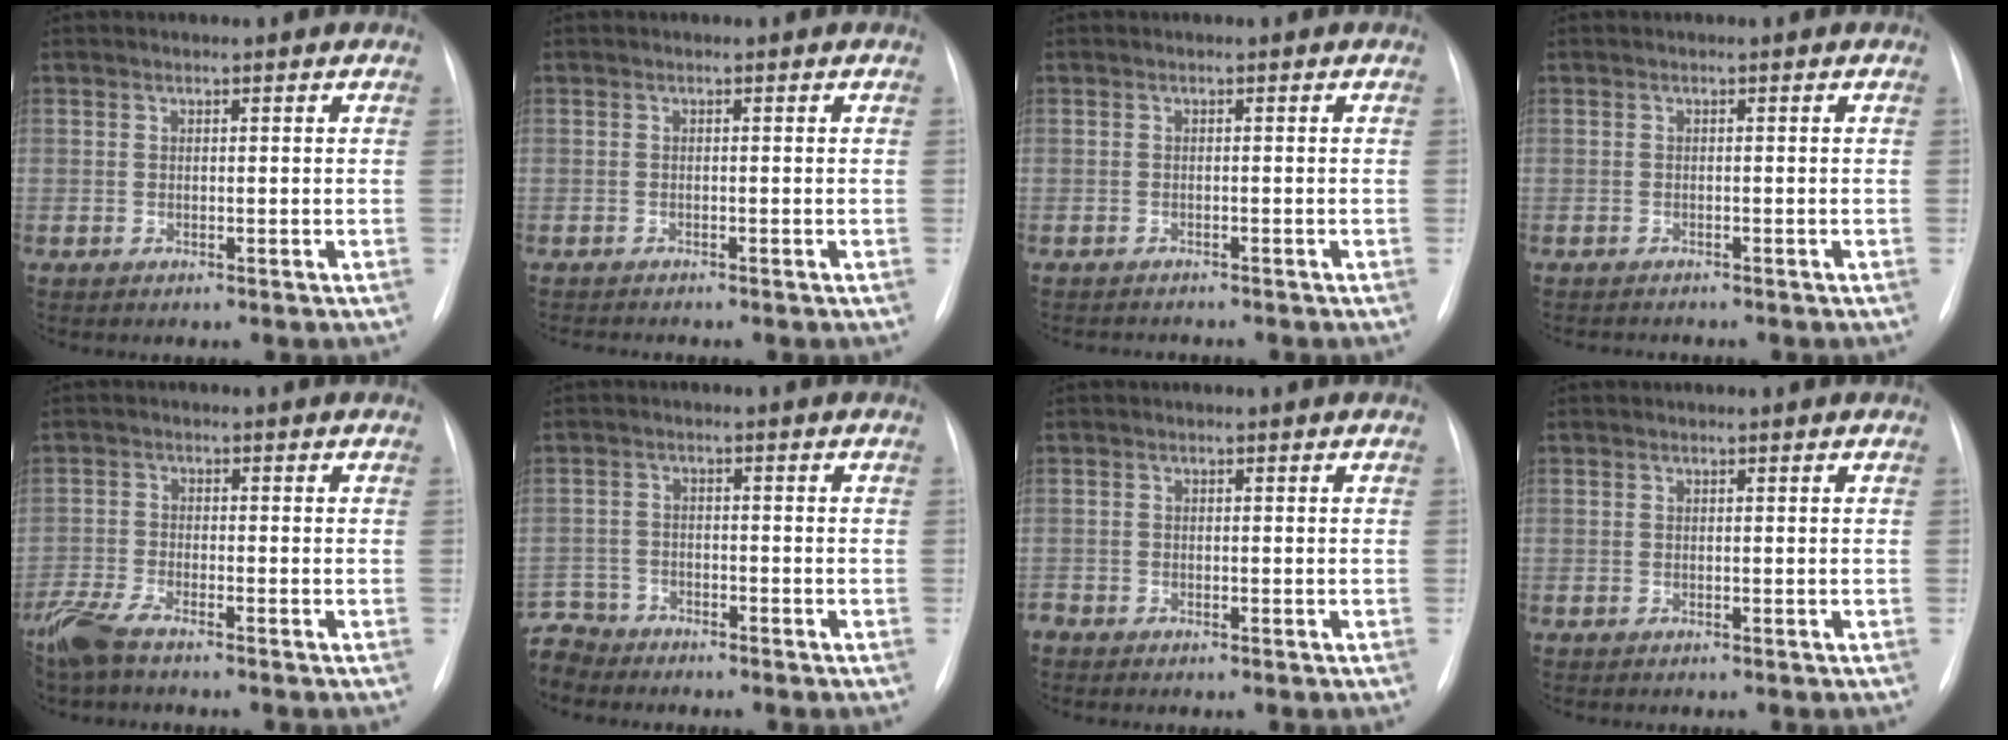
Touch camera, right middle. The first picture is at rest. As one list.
[{"total": 1.8, "force": [-1.8, -0.1, 0.5], "torque": [-0.005, -0.004, -0.025]}, {"total": 2.9, "force": [-2.8, 0.5, 0.6], "torque": [-0.003, -0.007, -0.036]}, {"total": 2.2, "force": [-2.1, 0.4, 0.5], "torque": [-0.003, -0.006, -0.026]}, {"total": 5.4, "force": [-4.5, 0.7, 2.9], "torque": [-0.070, -0.015, -0.093]}, {"total": 6.3, "force": [-5.8, 2.4, -0.3], "torque": [0.006, 0.002, -0.116]}, {"total": 1.0, "force": [-0.9, 0.5, 0.2], "torque": [-0.003, 0.001, -0.016]}, {"total": 0.0}]